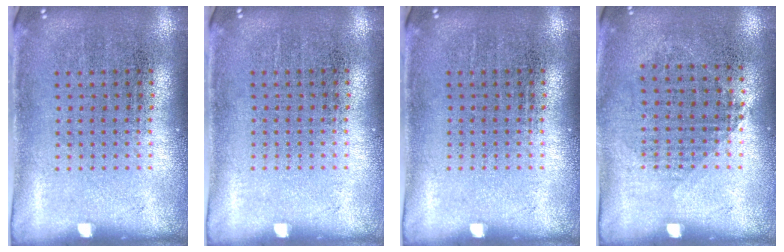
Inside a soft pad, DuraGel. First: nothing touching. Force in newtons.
{"total": 0.0}
{"total": 0.0}
{"total": 0.8, "press": 0.7, "slide": 0.4}